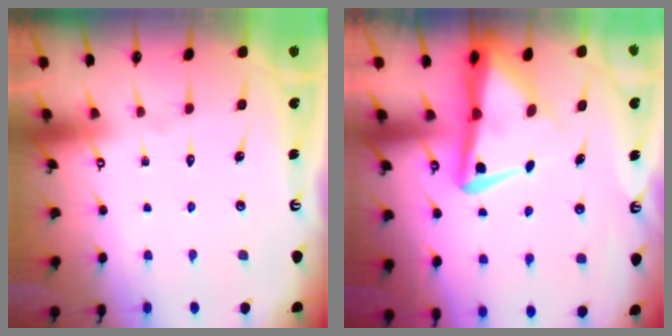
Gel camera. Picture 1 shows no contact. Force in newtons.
{"total": 7.5, "press": 7.4, "slide": 1.0}